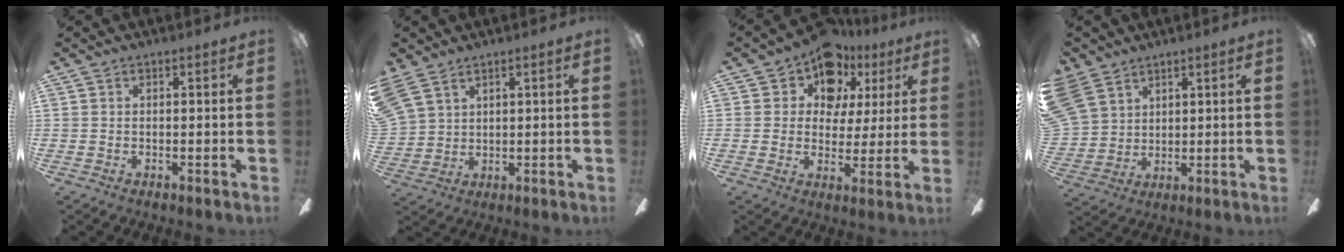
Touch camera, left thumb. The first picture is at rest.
{"total": 6.0, "force": [4.6, 3.4, 1.9], "torque": [-0.058, -0.012, 0.092]}
{"total": 11.9, "force": [7.6, 7.9, 4.6], "torque": [-0.084, -0.039, 0.141]}
{"total": 9.0, "force": [5.8, 6.4, 2.3], "torque": [-0.079, -0.011, 0.121]}